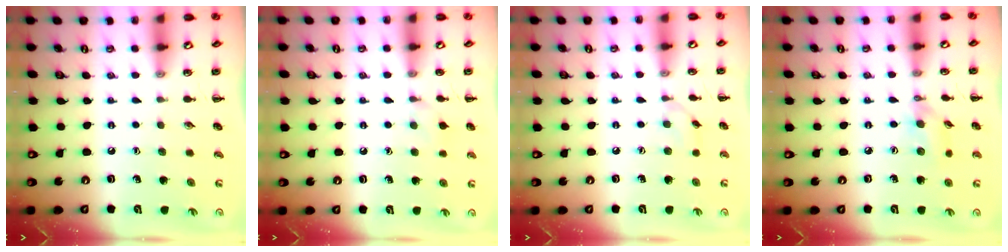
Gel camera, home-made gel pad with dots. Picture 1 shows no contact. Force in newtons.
{"total": 6.4, "press": 6.1, "slide": 1.9}
{"total": 3.2, "press": 2.9, "slide": 1.3}
{"total": 6.1, "press": 6.0, "slide": 0.8}